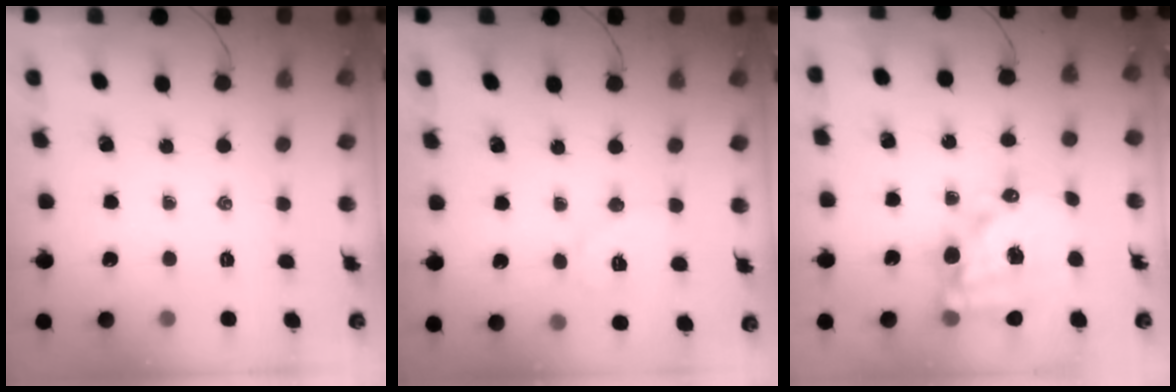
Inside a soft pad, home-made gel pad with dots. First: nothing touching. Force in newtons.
{"total": 7.4, "press": 7.3, "slide": 1.2}
{"total": 17.4, "press": 17.0, "slide": 4.0}